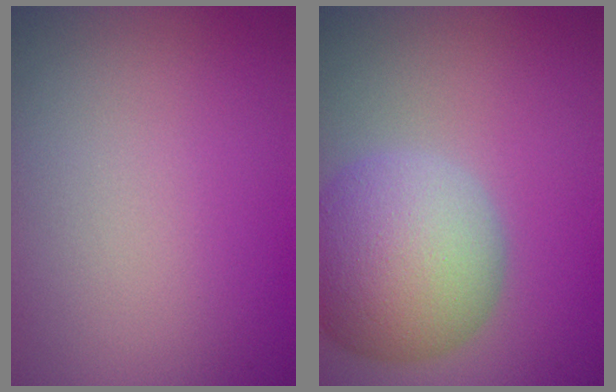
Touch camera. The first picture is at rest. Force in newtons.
{"total": 8.4, "press": 8.4, "slide": 0.4}